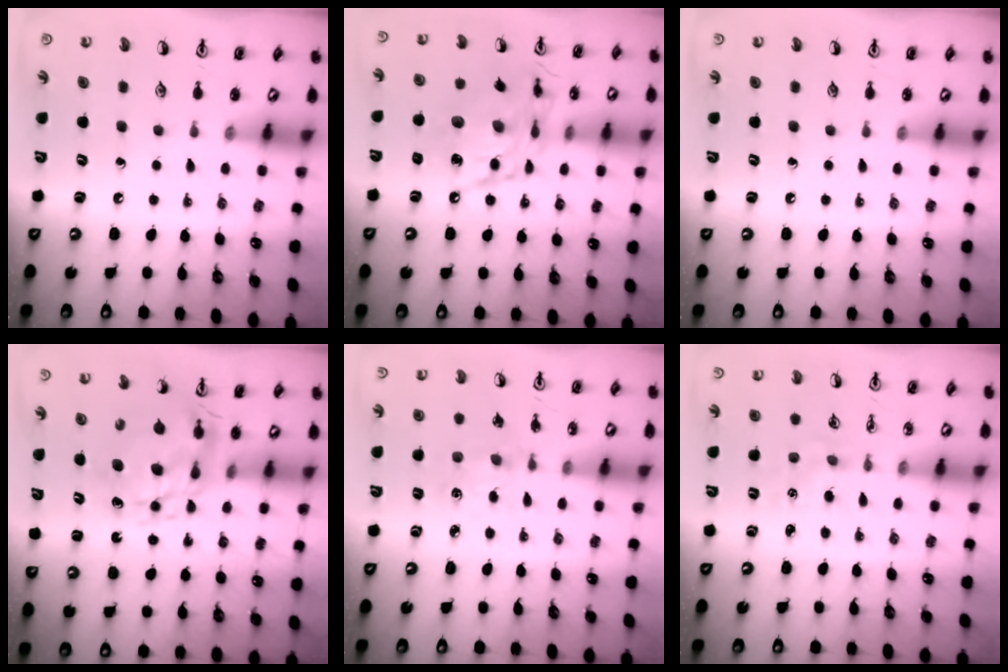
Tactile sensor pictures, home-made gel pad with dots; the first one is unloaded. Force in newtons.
{"total": 15.7, "press": 15.6, "slide": 1.3}
{"total": 0.0}
{"total": 9.4, "press": 9.4, "slide": 0.8}
{"total": 2.5, "press": 2.5, "slide": 0.5}
{"total": 1.0, "press": 0.9, "slide": 0.2}